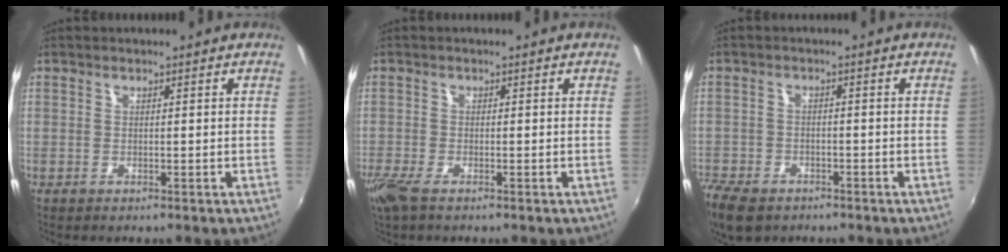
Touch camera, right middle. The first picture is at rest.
{"total": 4.0, "force": [-2.7, 1.0, 2.7], "torque": [-0.067, -0.015, -0.055]}
{"total": 9.1, "force": [-6.3, 5.1, 4.0], "torque": [-0.121, -0.023, -0.118]}